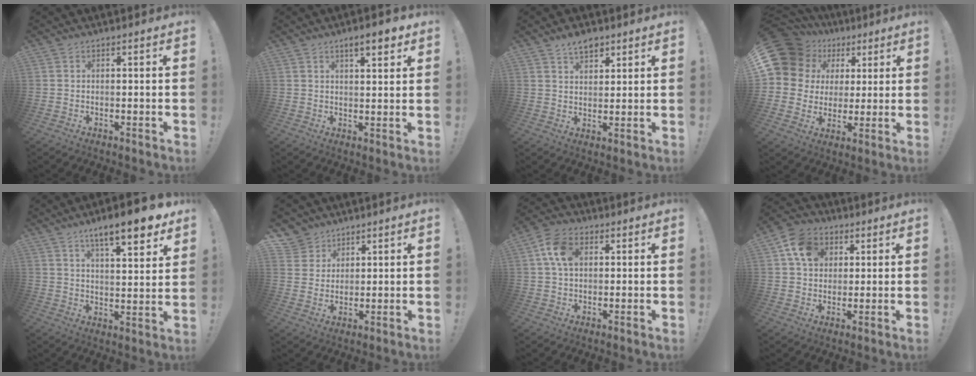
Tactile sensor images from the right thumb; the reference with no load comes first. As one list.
[{"total": 6.1, "force": [3.8, 1.9, 4.4], "torque": [-0.052, -0.020, 0.060]}, {"total": 5.7, "force": [4.2, 2.9, 2.5], "torque": [-0.037, -0.020, 0.077]}, {"total": 15.0, "force": [6.6, 11.9, 6.1], "torque": [-0.107, -0.034, 0.142]}, {"total": 12.2, "force": [8.2, 1.9, 8.8], "torque": [-0.130, -0.054, 0.130]}, {"total": 5.8, "force": [4.1, 4.2, 0.2], "torque": [-0.006, -0.033, 0.080]}, {"total": 9.2, "force": [2.4, 6.5, 6.1], "torque": [-0.110, 0.012, 0.048]}, {"total": 11.4, "force": [4.1, 9.2, 5.4], "torque": [-0.075, -0.007, 0.080]}]